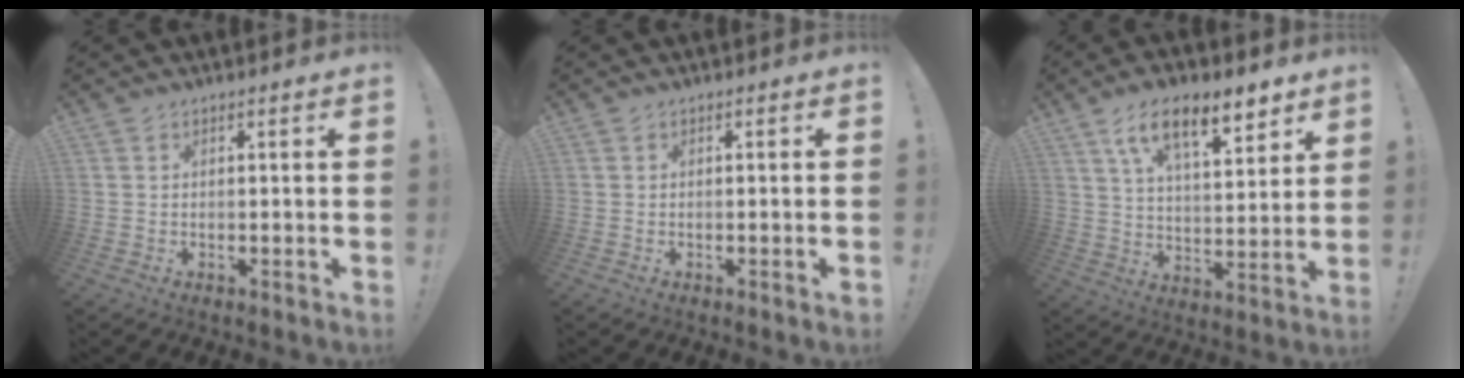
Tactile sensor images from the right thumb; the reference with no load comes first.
{"total": 1.2, "force": [-0.5, -0.4, 1.0], "torque": [-0.020, 0.000, -0.009]}
{"total": 13.9, "force": [8.8, 4.9, 9.5], "torque": [-0.150, -0.042, 0.150]}